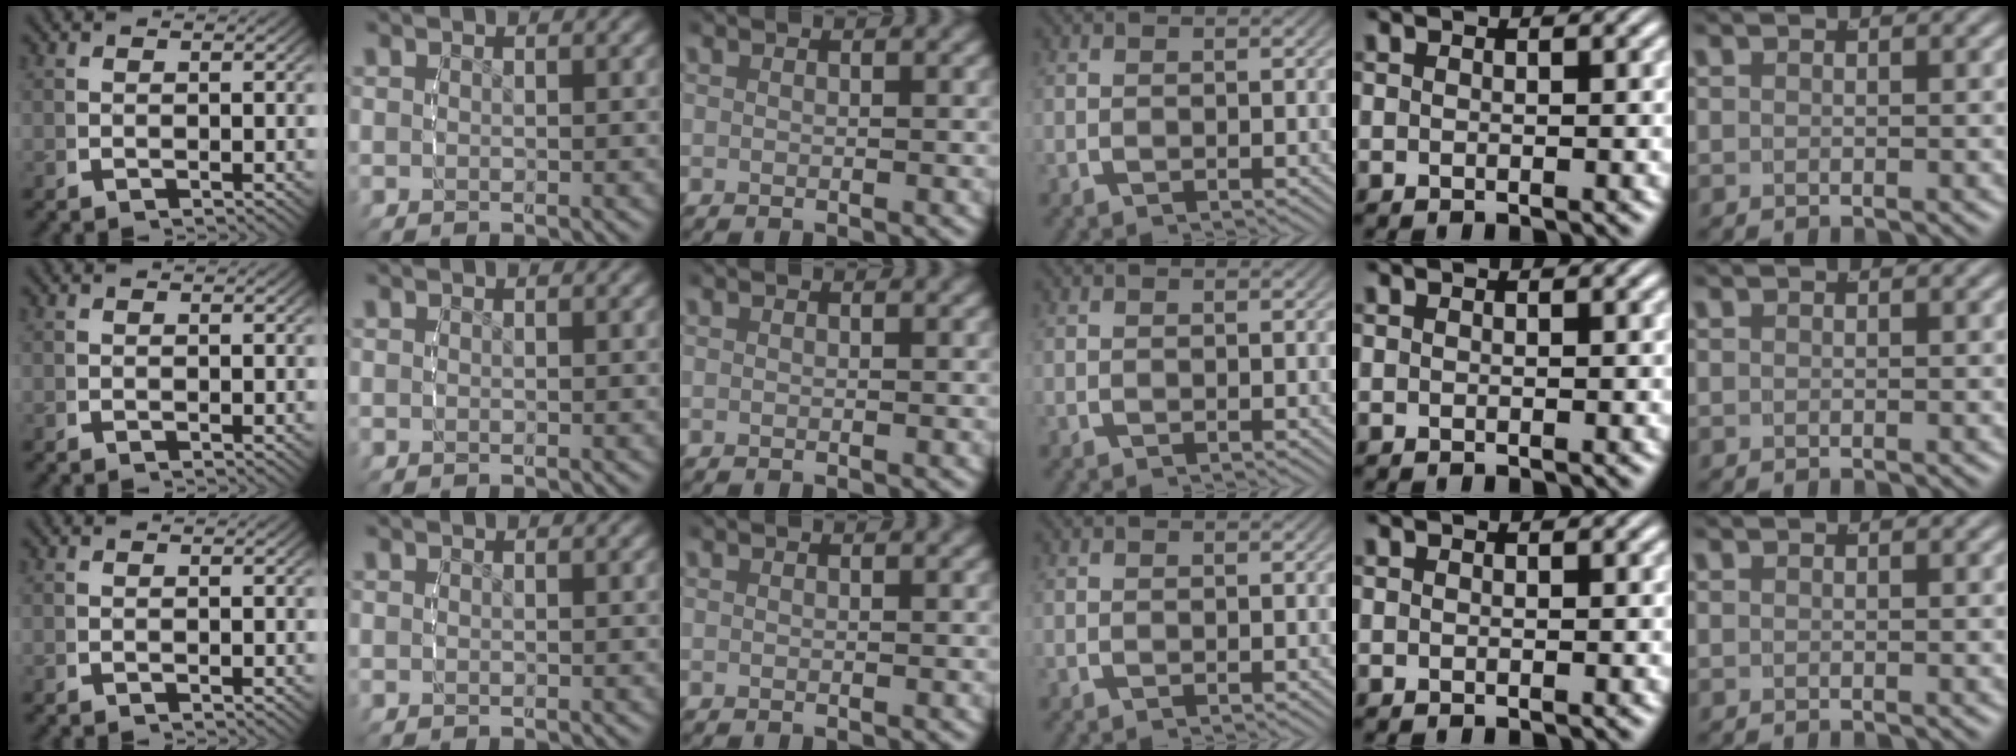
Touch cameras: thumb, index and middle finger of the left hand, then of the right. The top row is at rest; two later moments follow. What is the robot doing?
{"motion": "lift_and_place", "object": "condiment"}